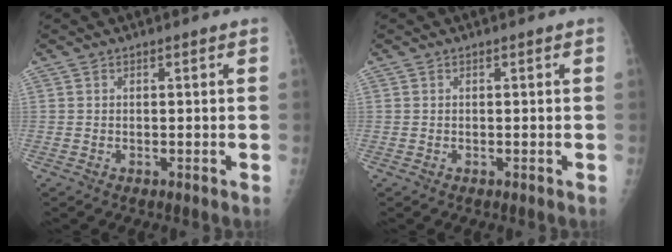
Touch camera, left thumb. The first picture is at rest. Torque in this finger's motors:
{"motor_torque": [0.04, 0.04, -0.03, -0.04, 0.00]}